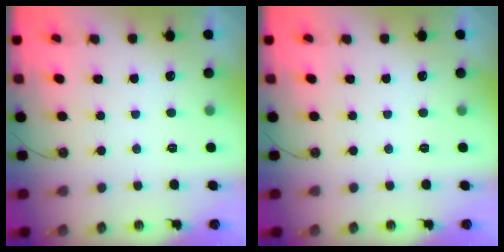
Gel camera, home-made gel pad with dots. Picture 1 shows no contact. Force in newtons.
{"total": 0.0}